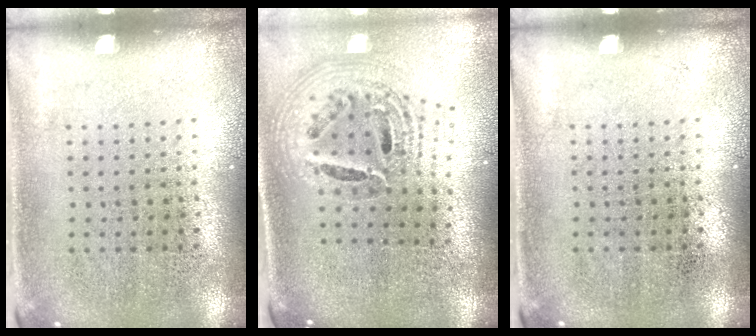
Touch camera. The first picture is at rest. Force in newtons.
{"total": 1.9, "press": 1.6, "slide": 1.1}
{"total": 0.0}